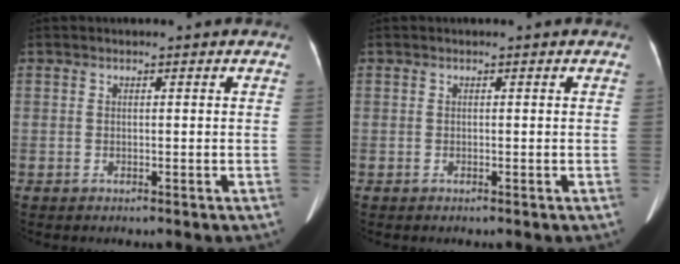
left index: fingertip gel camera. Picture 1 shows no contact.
{"total": 0.0}